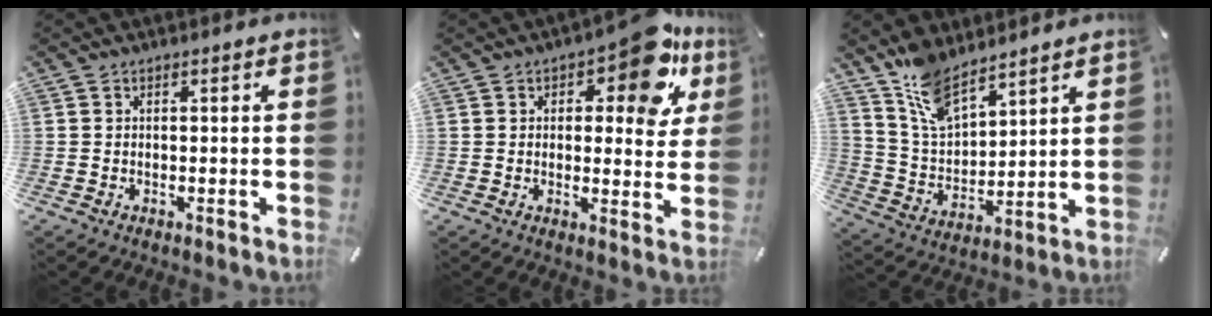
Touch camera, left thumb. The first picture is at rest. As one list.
[{"total": 13.6, "force": [7.2, 6.4, 9.6], "torque": [-0.107, -0.041, 0.117]}, {"total": 10.7, "force": [8.5, 4.5, 4.7], "torque": [-0.120, -0.038, 0.166]}]